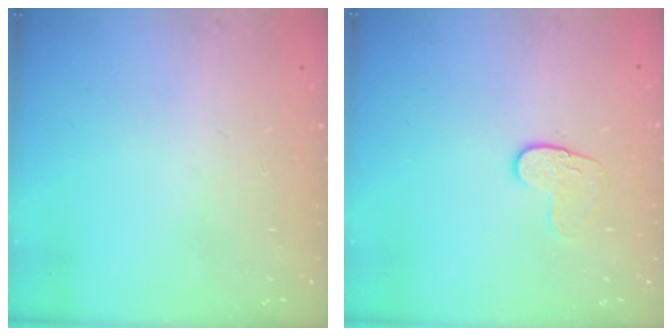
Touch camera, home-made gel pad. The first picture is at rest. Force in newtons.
{"total": 7.9, "press": 7.8, "slide": 0.6}